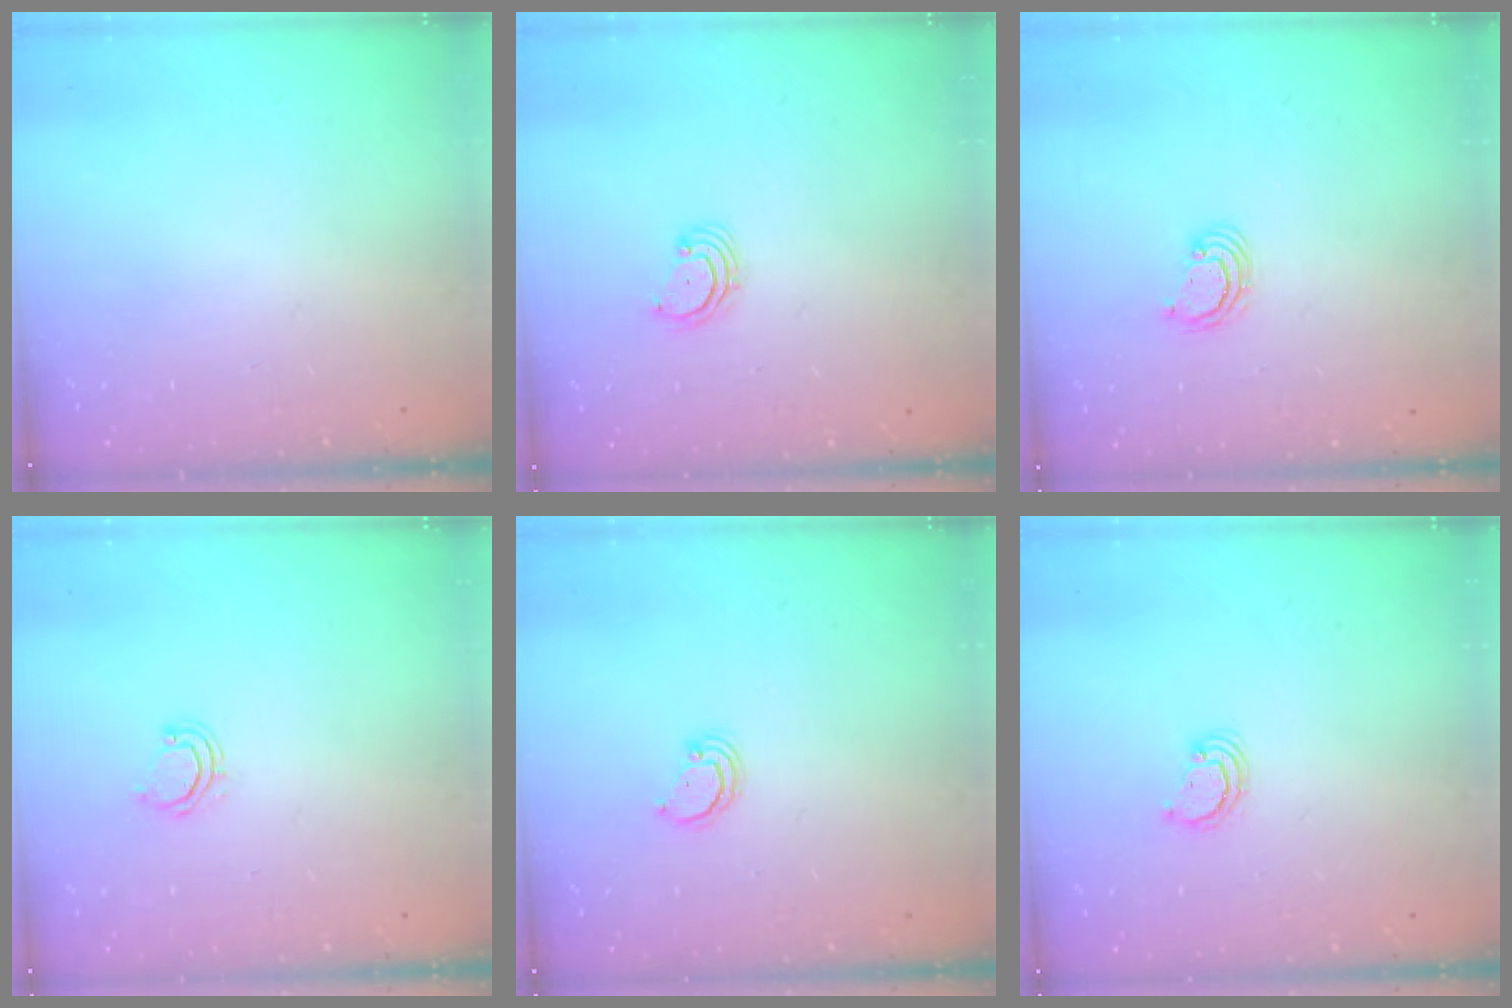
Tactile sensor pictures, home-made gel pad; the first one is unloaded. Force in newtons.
{"total": 2.6, "press": 2.6, "slide": 0.3}
{"total": 3.5, "press": 3.5, "slide": 0.3}
{"total": 3.9, "press": 3.9, "slide": 0.4}
{"total": 2.8, "press": 2.8, "slide": 0.2}
{"total": 2.6, "press": 2.6, "slide": 0.3}